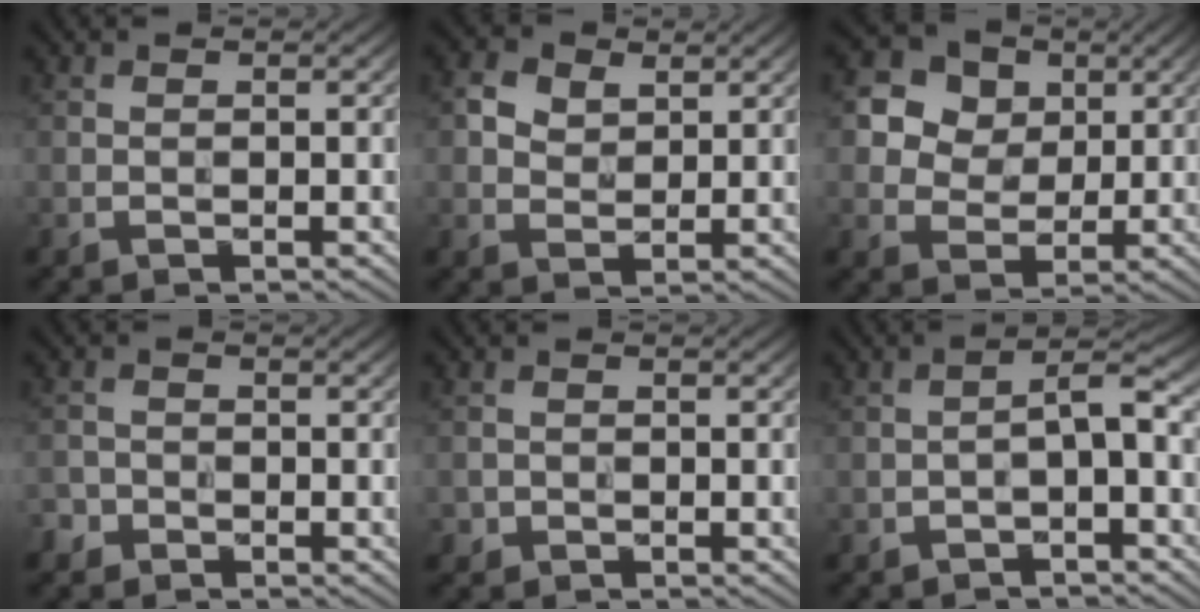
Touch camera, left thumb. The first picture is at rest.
{"total": 3.8, "force": [1.7, 2.8, 2.0], "torque": [-0.045, 0.002, 0.029]}
{"total": 10.4, "force": [4.8, 8.0, 4.4], "torque": [-0.136, 0.011, 0.093]}
{"total": 1.7, "force": [-1.2, 1.2, 0.2], "torque": [-0.002, 0.001, -0.031]}
{"total": 1.0, "force": [-0.5, 0.8, 0.0], "torque": [0.003, -0.004, -0.013]}
{"total": 2.9, "force": [-1.2, 0.7, 2.6], "torque": [-0.041, 0.013, -0.026]}